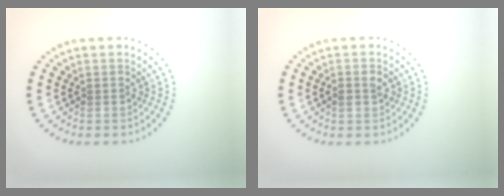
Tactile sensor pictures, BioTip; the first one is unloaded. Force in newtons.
{"total": 1.4, "press": 1.4, "slide": 0.2}